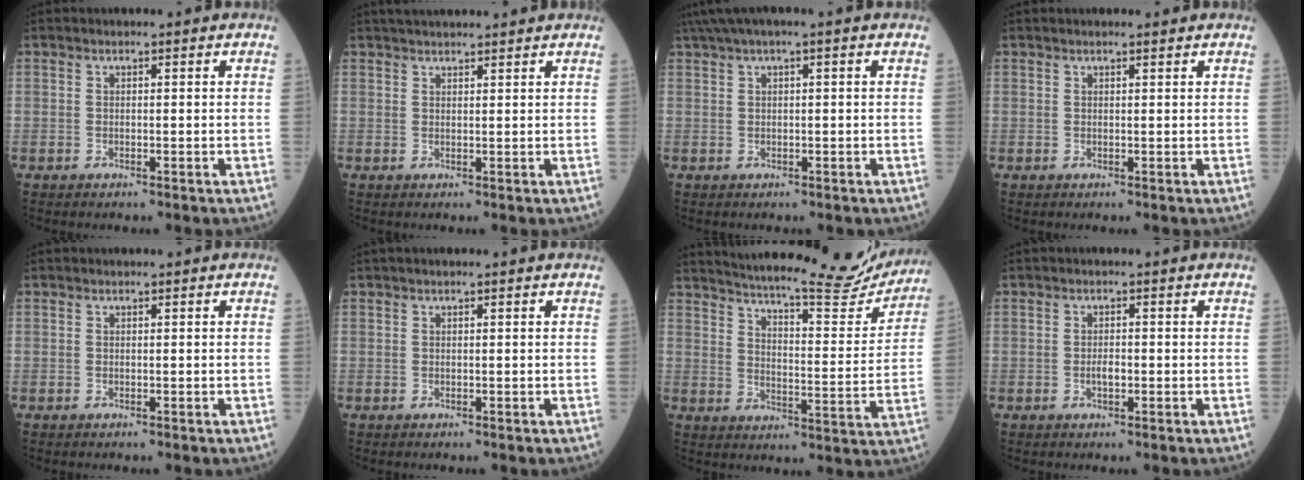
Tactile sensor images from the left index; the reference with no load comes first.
{"total": 7.1, "force": [6.5, 0.3, 2.9], "torque": [-0.041, 0.033, 0.088]}
{"total": 3.7, "force": [2.1, -0.1, 3.0], "torque": [-0.064, 0.030, 0.041]}
{"total": 1.0, "force": [0.9, 0.0, 0.4], "torque": [-0.007, 0.007, 0.014]}
{"total": 0.0}
{"total": 0.7, "force": [0.5, -0.1, 0.5], "torque": [-0.013, 0.011, 0.009]}
{"total": 23.9, "force": [22.1, 2.6, 8.6], "torque": [-0.135, -0.059, 0.280]}
{"total": 1.4, "force": [-0.5, 0.6, 1.2], "torque": [-0.023, 0.001, -0.010]}